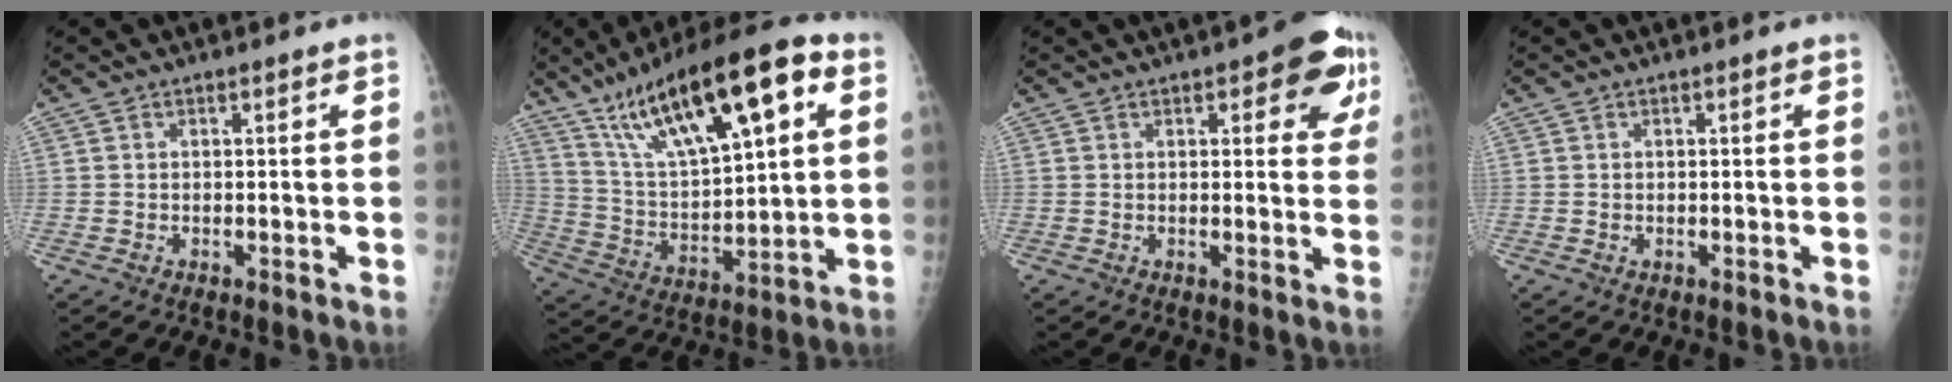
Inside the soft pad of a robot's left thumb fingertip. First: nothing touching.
{"total": 23.6, "force": [11.3, 7.7, 19.2], "torque": [-0.303, -0.008, 0.202]}
{"total": 8.5, "force": [3.6, 3.6, 6.8], "torque": [-0.038, -0.007, 0.033]}
{"total": 0.0}